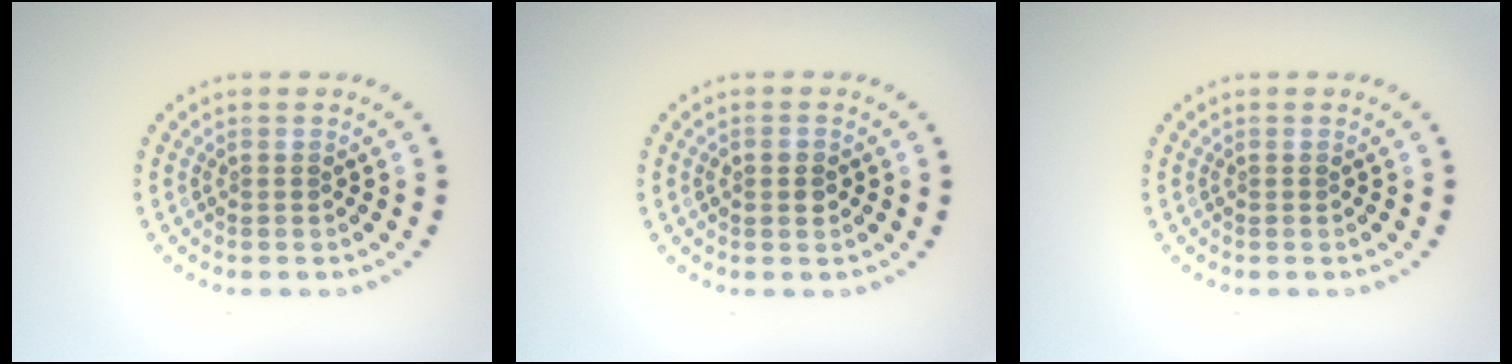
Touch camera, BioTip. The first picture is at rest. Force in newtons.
{"total": 1.4, "press": 1.4, "slide": 0.1}
{"total": 0.0}